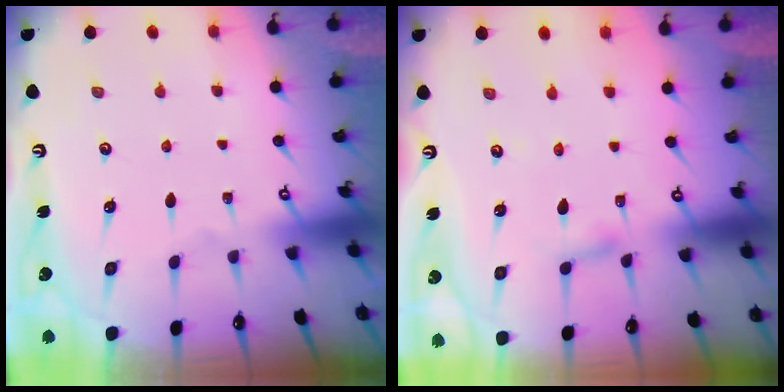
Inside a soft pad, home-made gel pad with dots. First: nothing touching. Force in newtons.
{"total": 1.8, "press": 1.7, "slide": 0.2}